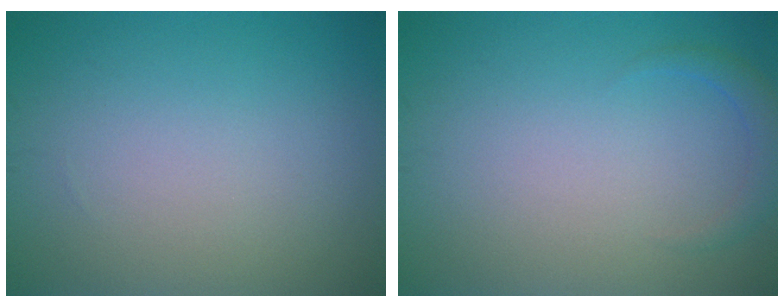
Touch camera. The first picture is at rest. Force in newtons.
{"total": 1.5, "press": 1.5, "slide": 0.2}